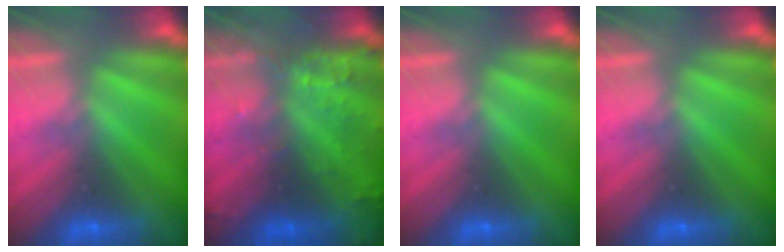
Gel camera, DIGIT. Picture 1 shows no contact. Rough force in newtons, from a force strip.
{"total": 8.6}
{"total": 0.0}
{"total": 0.0}